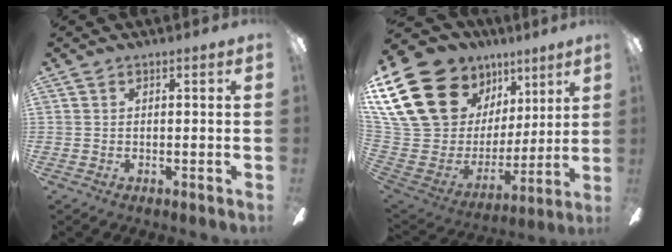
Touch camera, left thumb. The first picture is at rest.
{"total": 24.7, "force": [12.7, 16.6, 13.2], "torque": [-0.279, -0.075, 0.264]}